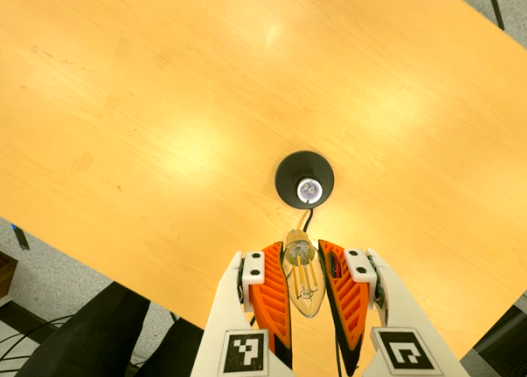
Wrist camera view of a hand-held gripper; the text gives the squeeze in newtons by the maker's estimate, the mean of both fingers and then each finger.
{"total": 23.1, "left": 24.5, "right": 21.6}